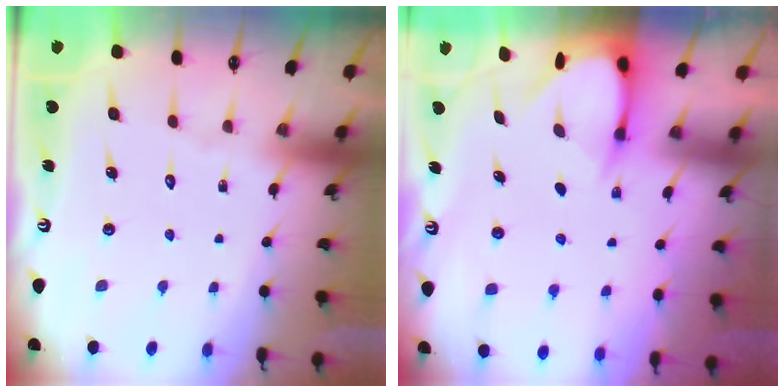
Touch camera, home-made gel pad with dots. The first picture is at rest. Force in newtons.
{"total": 3.7, "press": 3.6, "slide": 0.4}